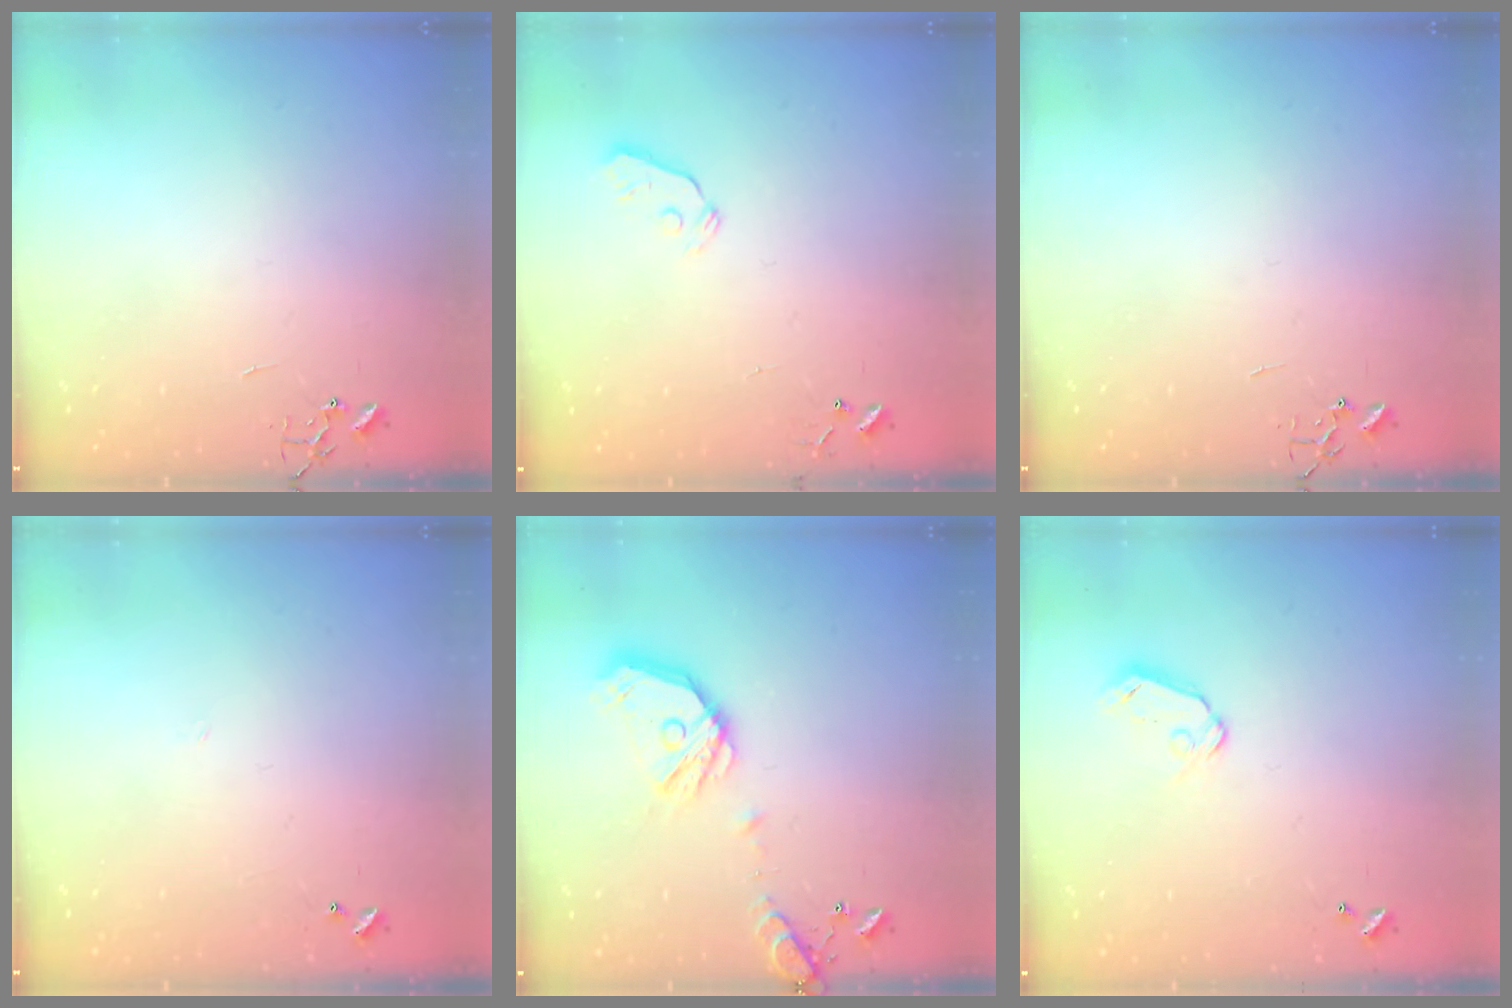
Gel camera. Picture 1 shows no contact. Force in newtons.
{"total": 3.2, "press": 3.1, "slide": 0.6}
{"total": 0.0}
{"total": 4.5, "press": 4.4, "slide": 0.4}
{"total": 15.7, "press": 15.4, "slide": 2.5}
{"total": 6.2, "press": 6.2, "slide": 0.6}